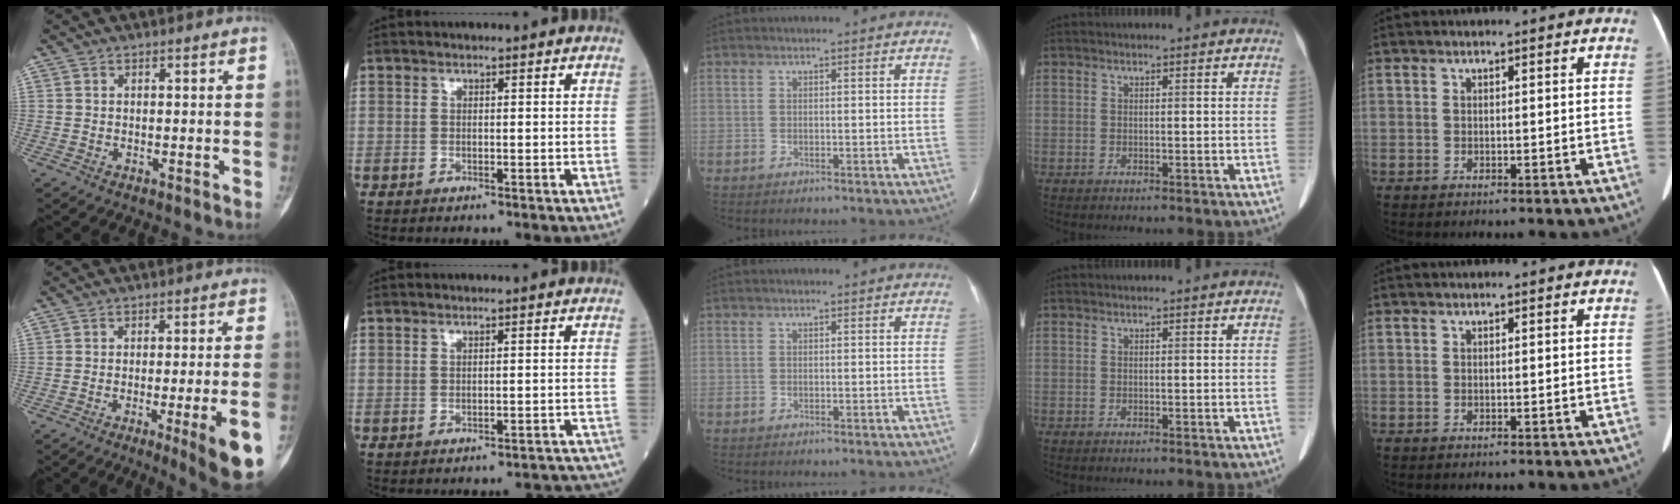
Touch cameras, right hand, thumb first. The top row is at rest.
{"thumb": {"total": 12.1, "force": [-4.9, 1.2, 10.9], "torque": [-0.129, 0.005, -0.061]}, "index": {"total": 9.7, "force": [-9.5, 1.3, 1.3], "torque": [0.005, 0.010, -0.097]}}